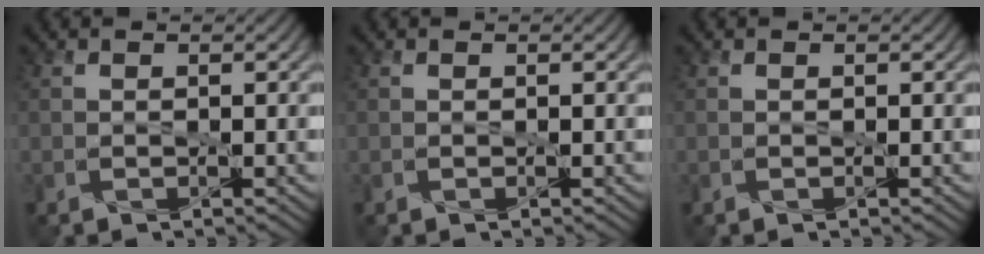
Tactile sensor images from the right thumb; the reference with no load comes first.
{"total": 0.0}
{"total": 0.0}